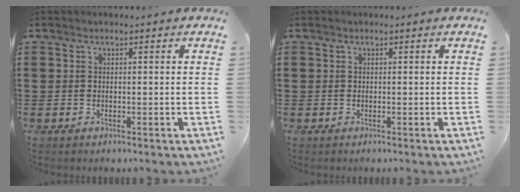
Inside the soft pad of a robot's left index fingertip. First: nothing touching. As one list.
[{"total": 0.0}]